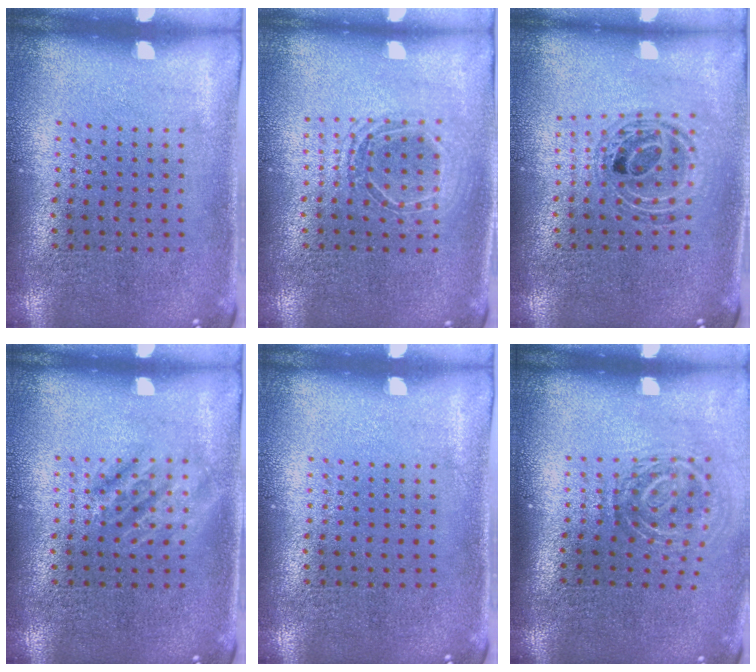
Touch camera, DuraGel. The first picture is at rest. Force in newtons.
{"total": 1.5, "press": 1.3, "slide": 0.8}
{"total": 0.8, "press": 0.8, "slide": 0.1}
{"total": 1.9, "press": 1.9, "slide": 0.3}
{"total": 0.0}
{"total": 1.8, "press": 1.2, "slide": 1.4}